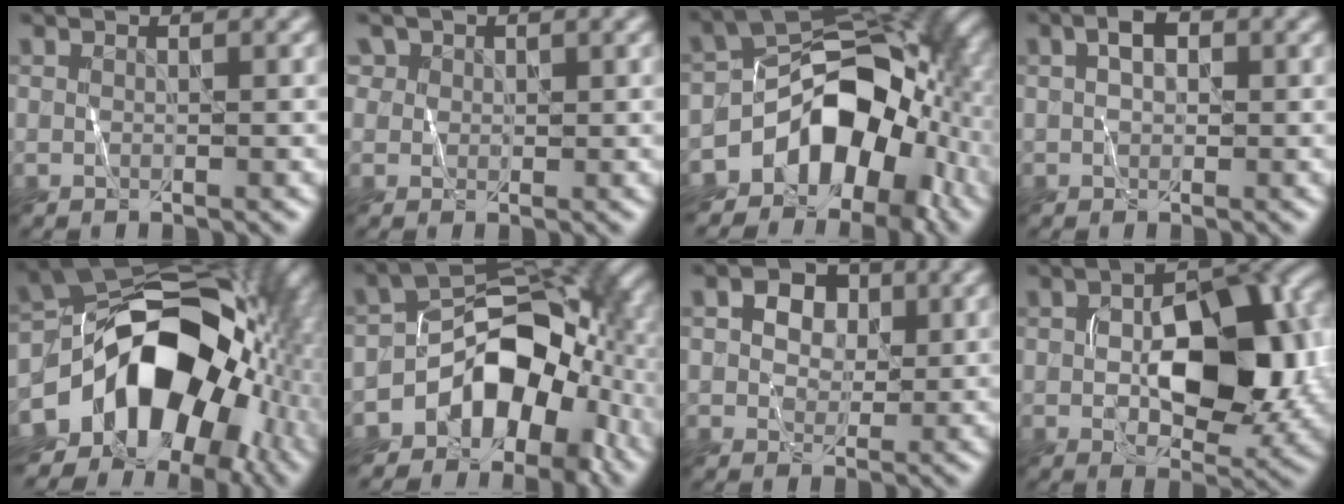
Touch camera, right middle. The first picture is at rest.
{"total": 2.4, "force": [1.1, 2.1, 0.4], "torque": [-0.008, 0.012, 0.010]}
{"total": 10.9, "force": [-4.9, 7.0, 6.8], "torque": [-0.081, 0.009, -0.094]}
{"total": 1.6, "force": [0.6, 1.1, 1.0], "torque": [-0.013, 0.012, 0.006]}
{"total": 15.5, "force": [-4.6, 10.7, 10.3], "torque": [-0.129, 0.000, -0.089]}
{"total": 9.8, "force": [-4.7, 6.3, 5.9], "torque": [-0.067, 0.010, -0.088]}
{"total": 3.2, "force": [1.2, 2.5, 1.6], "torque": [-0.022, 0.014, 0.009]}
{"total": 10.0, "force": [0.4, 5.5, 8.3], "torque": [-0.122, 0.014, 0.010]}